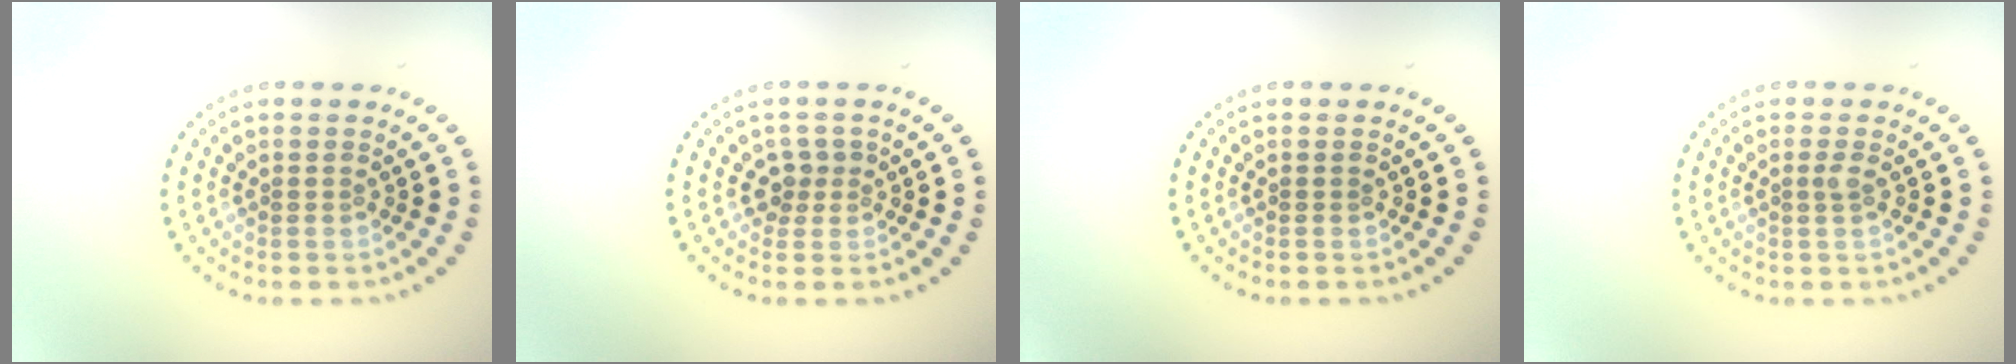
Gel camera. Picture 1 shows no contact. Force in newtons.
{"total": 1.6, "press": 1.2, "slide": 1.1}
{"total": 0.0}
{"total": 0.8, "press": 0.6, "slide": 0.6}